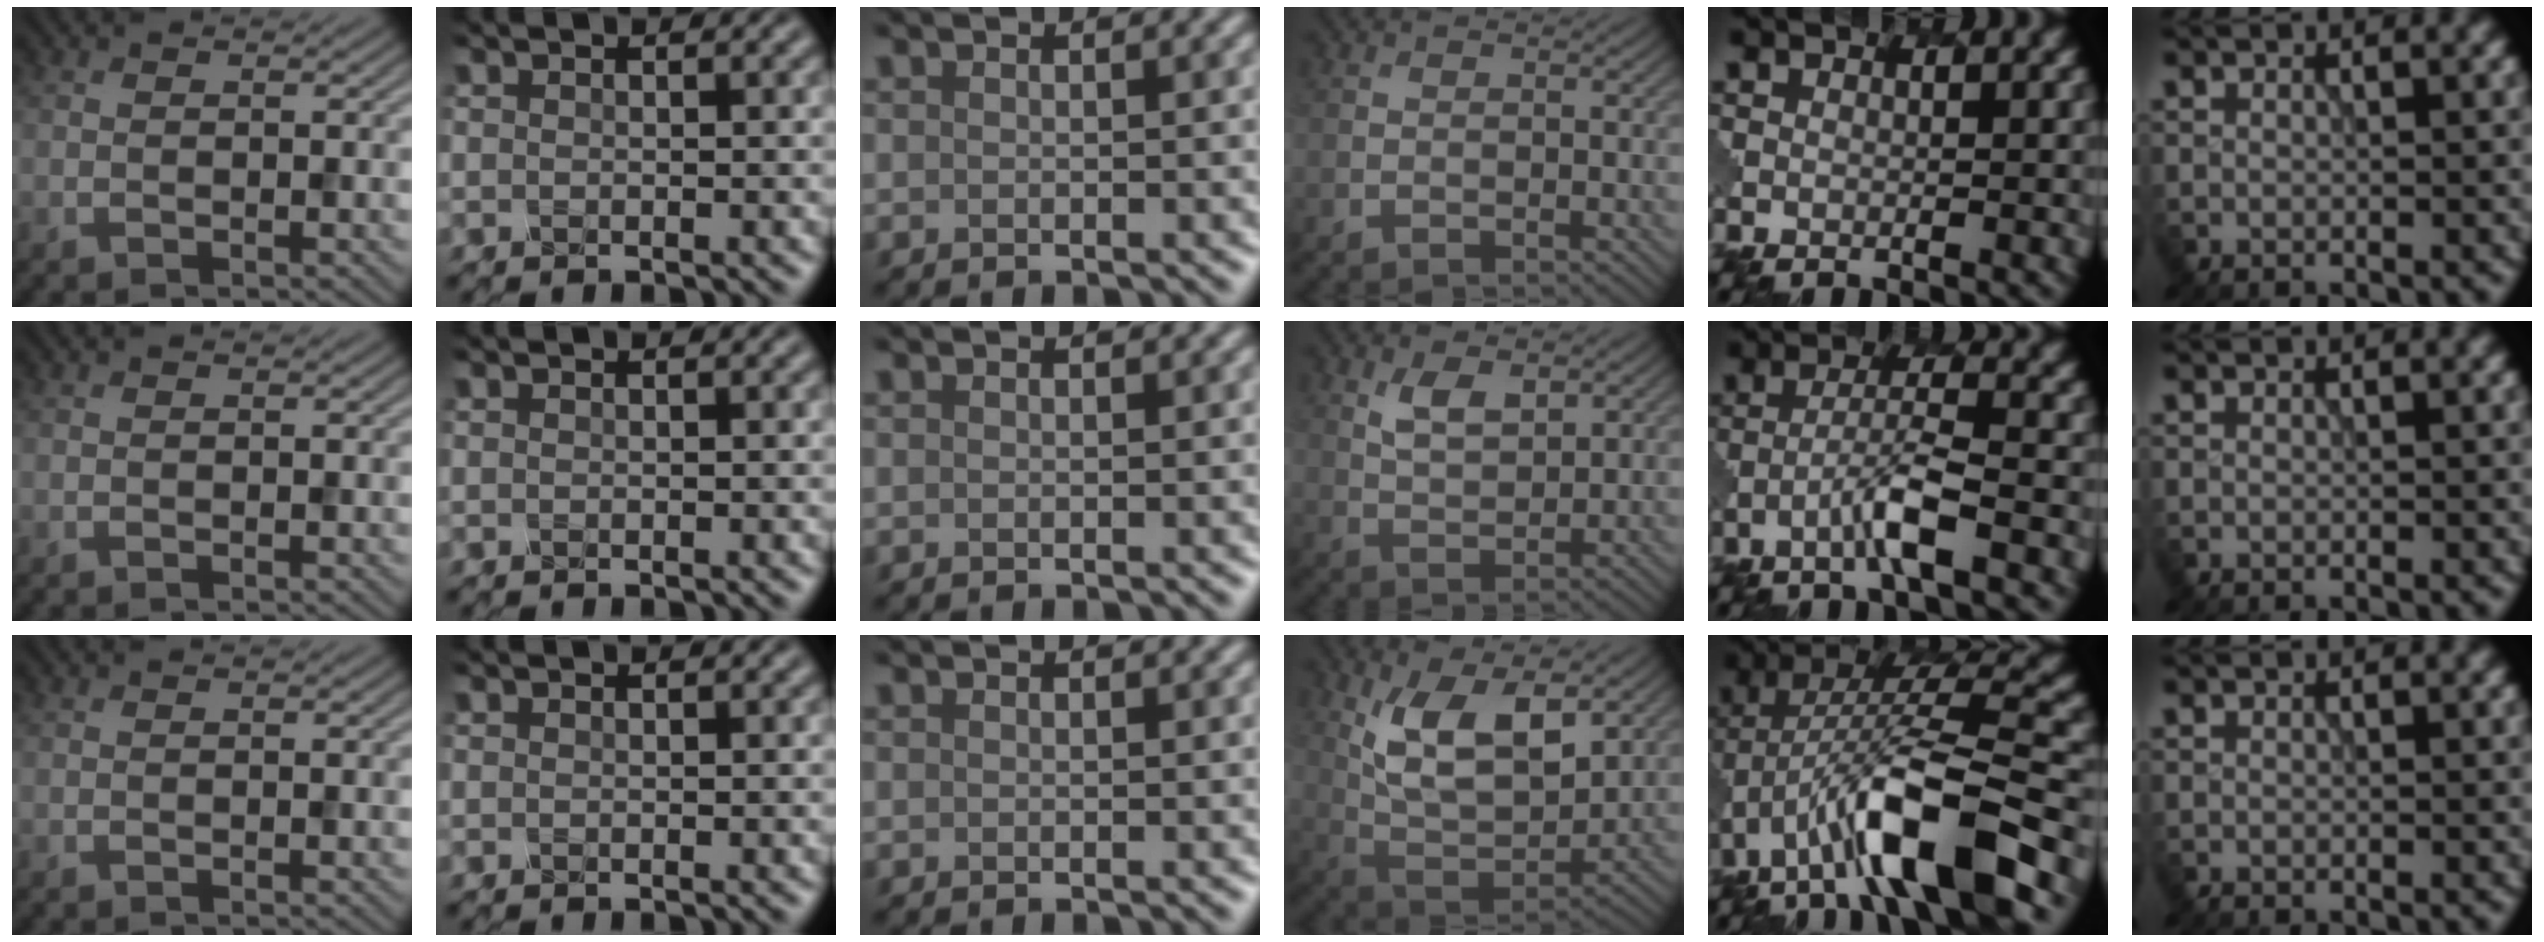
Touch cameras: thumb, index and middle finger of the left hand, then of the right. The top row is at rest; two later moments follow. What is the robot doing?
{"motion": "insert", "object": "pen bag"}